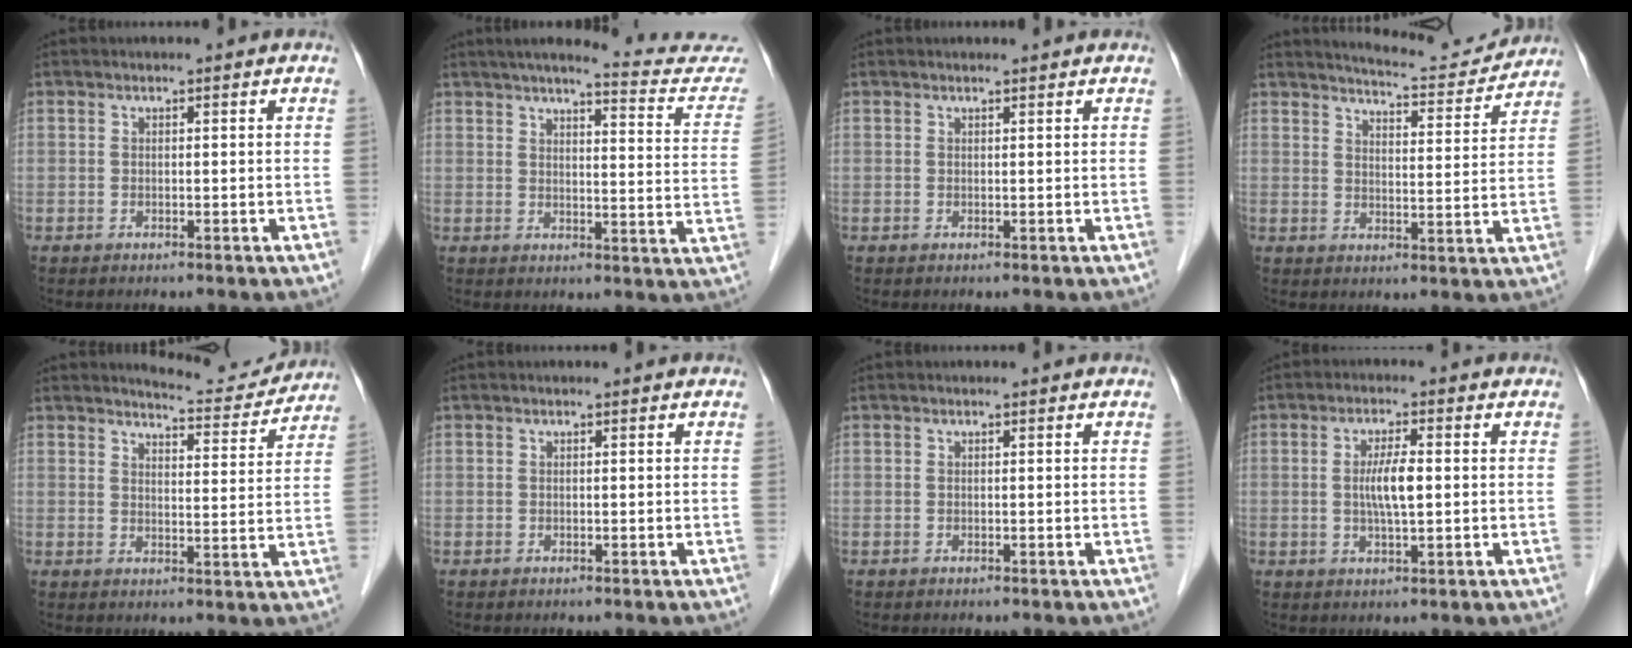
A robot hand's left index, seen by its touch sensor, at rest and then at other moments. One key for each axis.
{"total": 15.8, "fx": 14.6, "fy": 1.2, "fz": 6.0, "tx": -0.065, "ty": -0.045, "tz": 0.160}
{"total": 0.9, "fx": 0.9, "fy": 0.0, "fz": 0.3, "tx": -0.006, "ty": 0.001, "tz": 0.013}
{"total": 9.9, "fx": 9.8, "fy": 0.9, "fz": 1.4, "tx": -0.022, "ty": -0.009, "tz": 0.127}
{"total": 7.8, "fx": 7.8, "fy": 0.9, "fz": 0.5, "tx": -0.006, "ty": -0.017, "tz": 0.095}
{"total": 0.0}
{"total": 0.0}
{"total": 4.8, "fx": 0.0, "fy": 0.7, "fz": 4.7, "tx": -0.091, "ty": -0.002, "tz": -0.002}